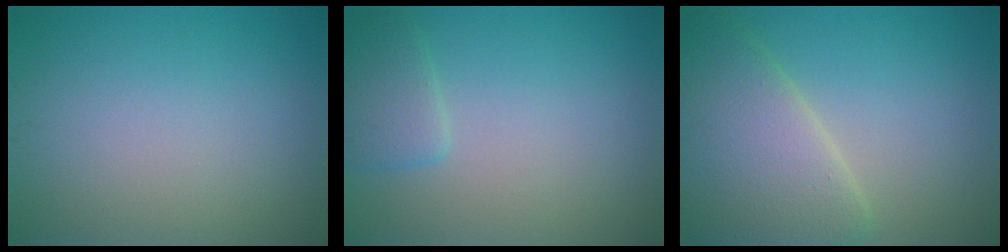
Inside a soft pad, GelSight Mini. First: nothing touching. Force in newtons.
{"total": 2.2, "press": 2.1, "slide": 0.2}
{"total": 7.6, "press": 7.6, "slide": 0.4}